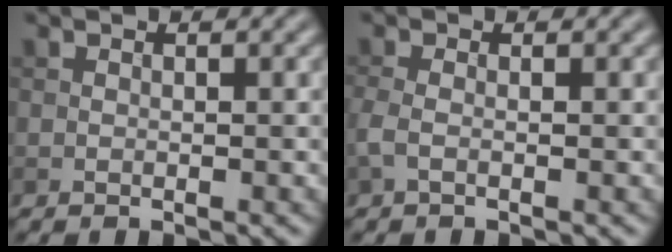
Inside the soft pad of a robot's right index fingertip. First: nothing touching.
{"total": 1.5, "force": [-0.5, 0.5, 1.3], "torque": [-0.034, -0.002, -0.015]}